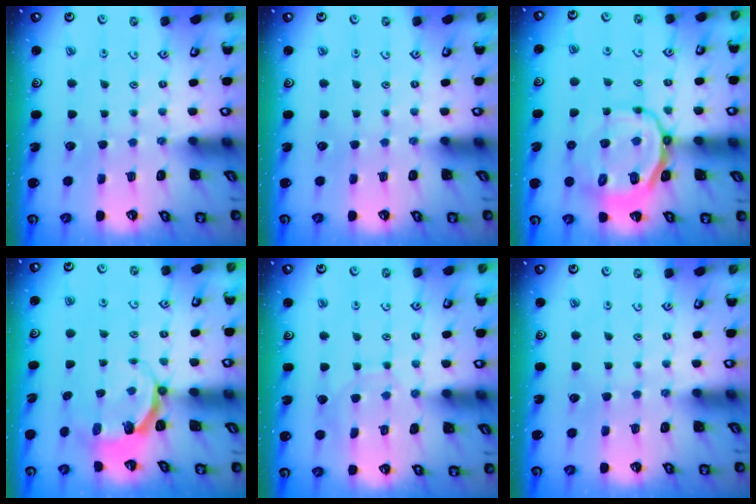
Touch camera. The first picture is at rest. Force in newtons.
{"total": 0.0}
{"total": 14.9, "press": 14.6, "slide": 2.8}
{"total": 5.9, "press": 4.8, "slide": 3.4}
{"total": 7.1, "press": 7.1, "slide": 0.5}
{"total": 0.0}